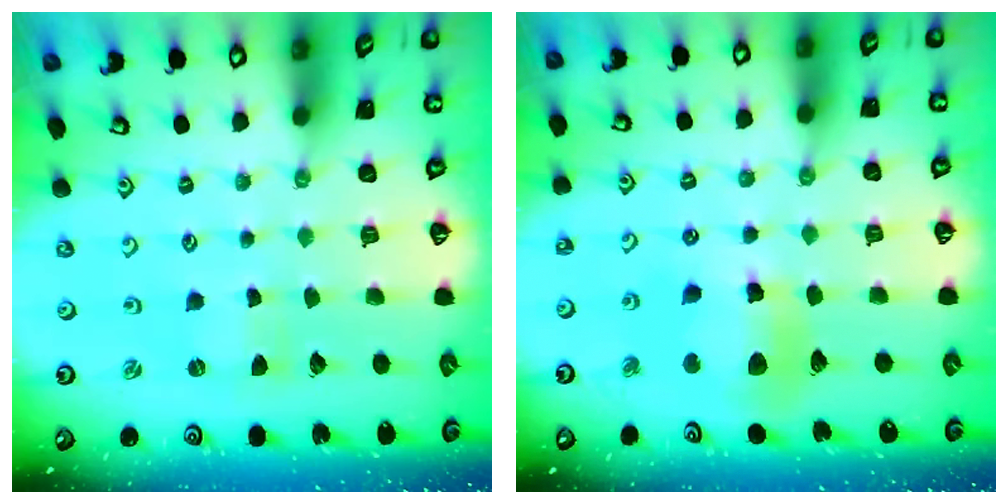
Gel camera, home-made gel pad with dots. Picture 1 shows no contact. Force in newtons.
{"total": 12.6, "press": 12.5, "slide": 1.8}